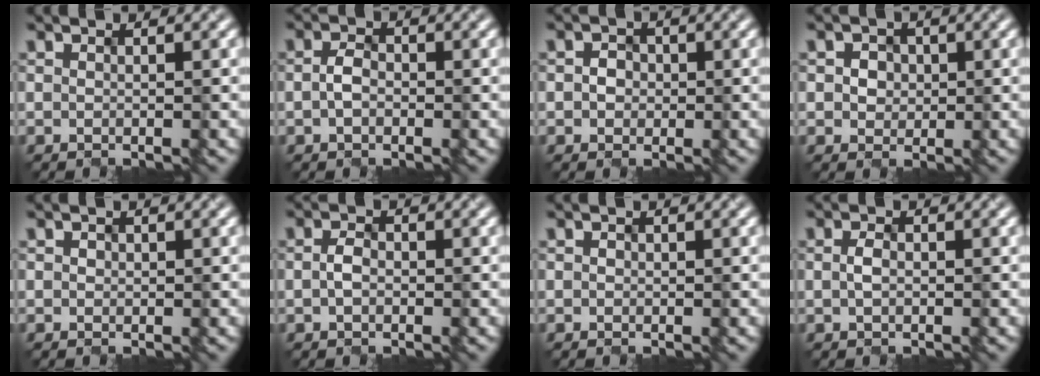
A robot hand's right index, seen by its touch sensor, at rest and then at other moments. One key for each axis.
{"total": 1.7, "fx": -0.5, "fy": 1.2, "fz": 1.1, "tx": -0.025, "ty": 0.000, "tz": -0.008}
{"total": 1.5, "fx": -0.2, "fy": 1.4, "fz": 0.3, "tx": -0.009, "ty": -0.001, "tz": -0.001}
{"total": 2.4, "fx": 0.8, "fy": 2.1, "fz": 0.9, "tx": -0.023, "ty": 0.015, "tz": 0.005}
{"total": 0.0}
{"total": 1.4, "fx": -0.5, "fy": 1.0, "fz": 0.8, "tx": -0.020, "ty": 0.000, "tz": -0.006}
{"total": 0.0}
{"total": 0.9, "fx": -0.3, "fy": 0.5, "fz": 0.6, "tx": -0.019, "ty": -0.001, "tz": -0.001}